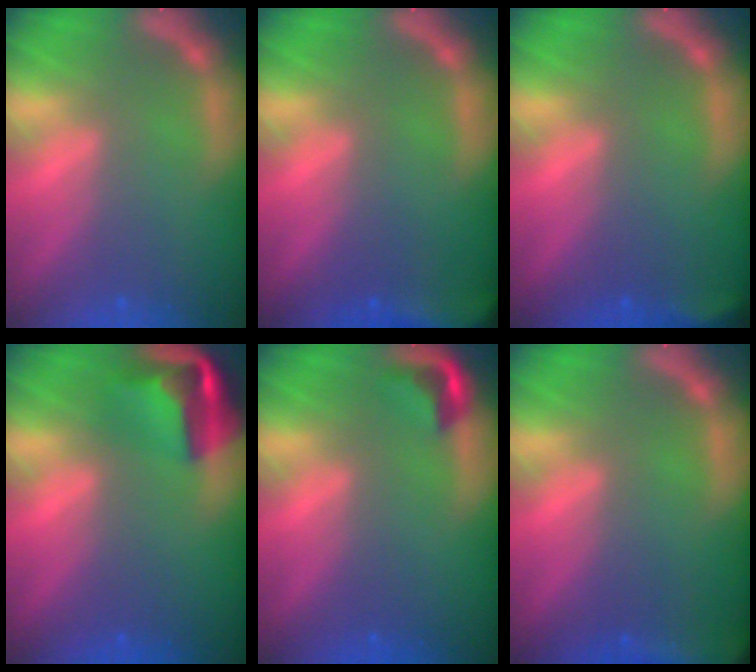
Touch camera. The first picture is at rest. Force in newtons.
{"total": 7.0}
{"total": 2.4}
{"total": 6.4}
{"total": 2.4}
{"total": 9.5}